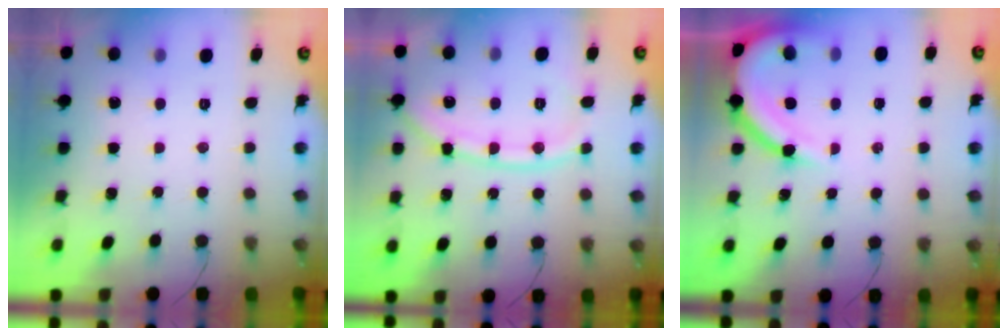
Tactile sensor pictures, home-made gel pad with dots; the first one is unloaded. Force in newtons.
{"total": 12.0, "press": 11.9, "slide": 1.4}
{"total": 9.7, "press": 9.6, "slide": 1.2}